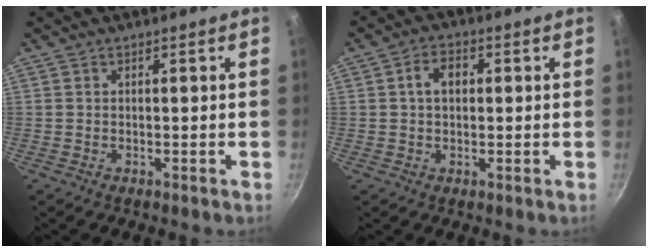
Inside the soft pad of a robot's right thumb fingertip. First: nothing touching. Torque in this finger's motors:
{"motor_torque": [0.10, 1.59, 0.73, -0.49, 0.00]}